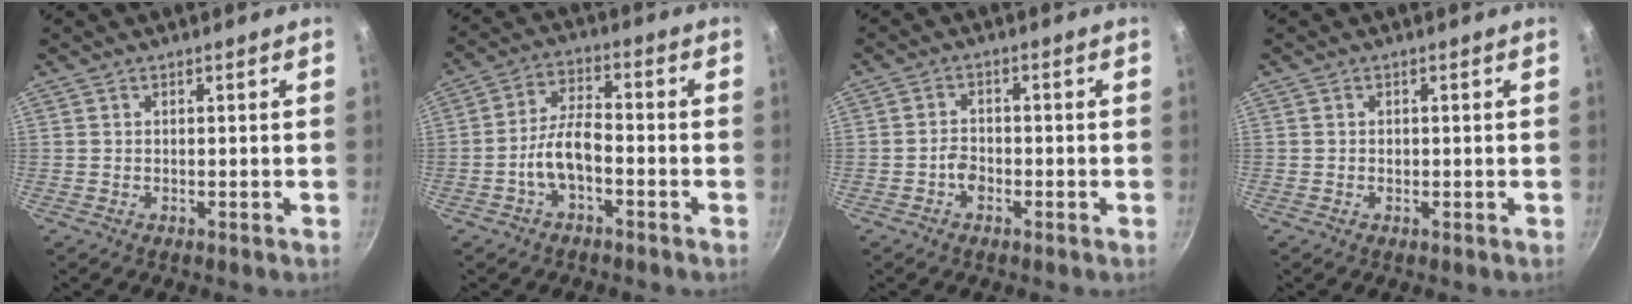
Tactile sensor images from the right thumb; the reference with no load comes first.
{"total": 7.4, "force": [-2.9, 3.4, 5.9], "torque": [-0.106, 0.038, -0.059]}
{"total": 2.5, "force": [-1.3, 1.7, 1.3], "torque": [-0.015, 0.017, -0.025]}
{"total": 0.6, "force": [0.0, 0.6, 0.2], "torque": [0.000, 0.000, 0.000]}